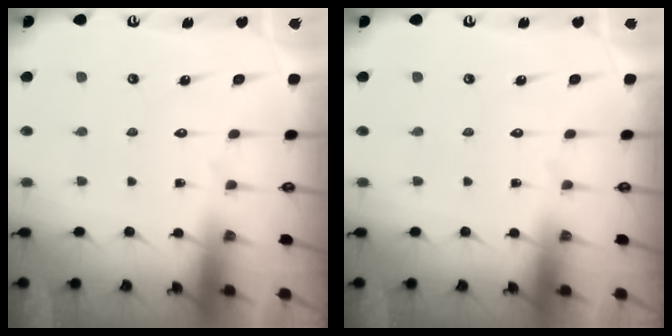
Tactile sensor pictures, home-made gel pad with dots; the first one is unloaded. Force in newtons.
{"total": 0.0}